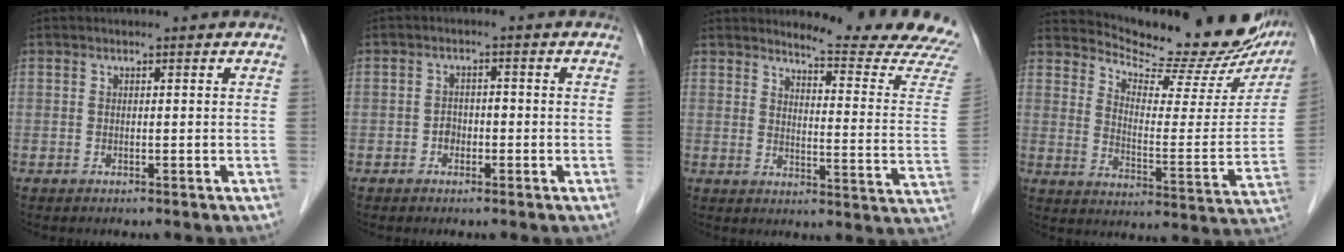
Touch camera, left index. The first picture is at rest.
{"total": 2.1, "force": [-1.0, 1.6, 1.0], "torque": [-0.008, 0.007, -0.015]}
{"total": 16.0, "force": [15.6, -0.8, 3.3], "torque": [-0.035, -0.135, 0.169]}
{"total": 21.2, "force": [19.5, 3.4, 7.6], "torque": [-0.106, -0.069, 0.254]}